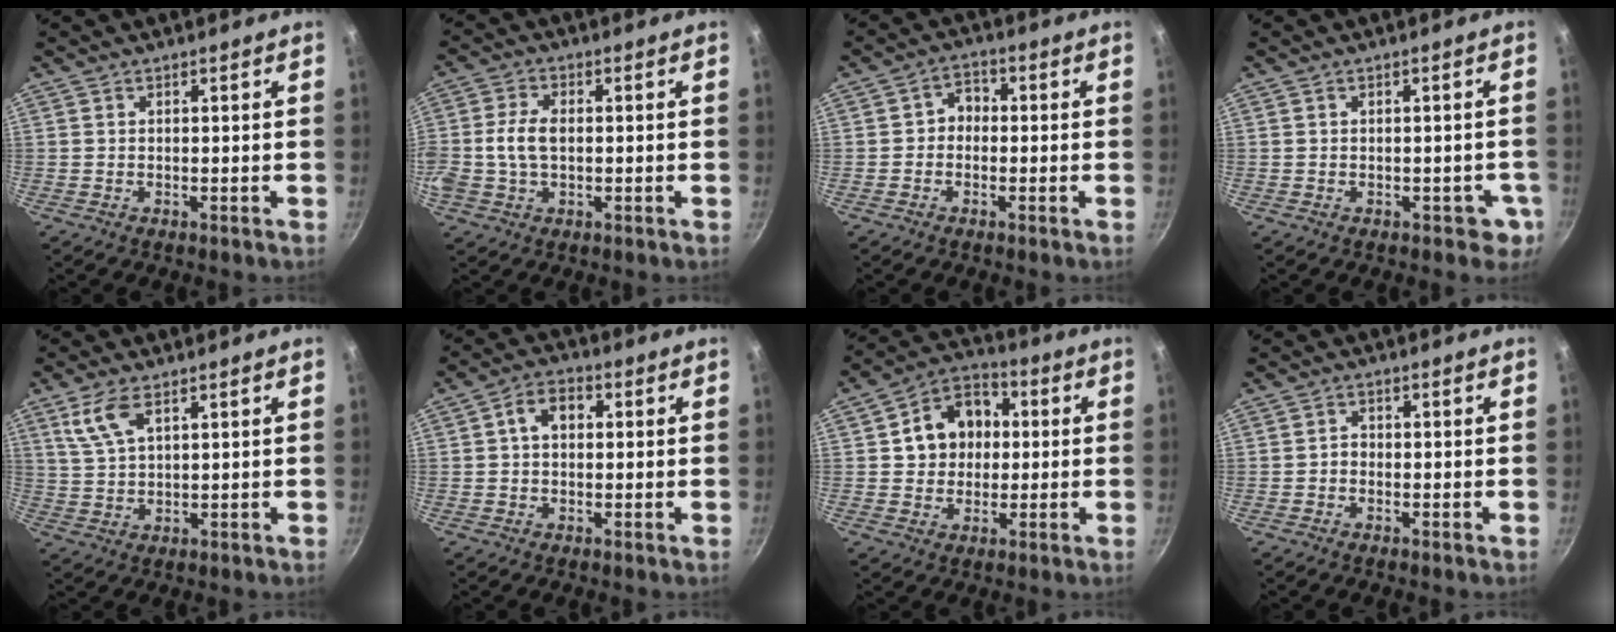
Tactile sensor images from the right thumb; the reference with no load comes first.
{"total": 7.5, "force": [-0.2, 4.6, 5.9], "torque": [-0.121, 0.013, -0.011]}
{"total": 3.7, "force": [-0.5, 3.0, 2.0], "torque": [-0.010, 0.016, -0.018]}
{"total": 3.4, "force": [-1.0, 2.4, 2.2], "torque": [0.000, 0.012, -0.003]}
{"total": 6.2, "force": [3.2, 2.6, 4.6], "torque": [-0.094, -0.007, 0.070]}
{"total": 5.5, "force": [0.9, 3.9, 3.8], "torque": [-0.045, 0.014, 0.006]}
{"total": 11.6, "force": [1.4, 9.5, 6.5], "torque": [-0.068, 0.019, 0.009]}
{"total": 1.3, "force": [-0.5, 1.1, 0.6], "torque": [-0.007, 0.008, -0.013]}